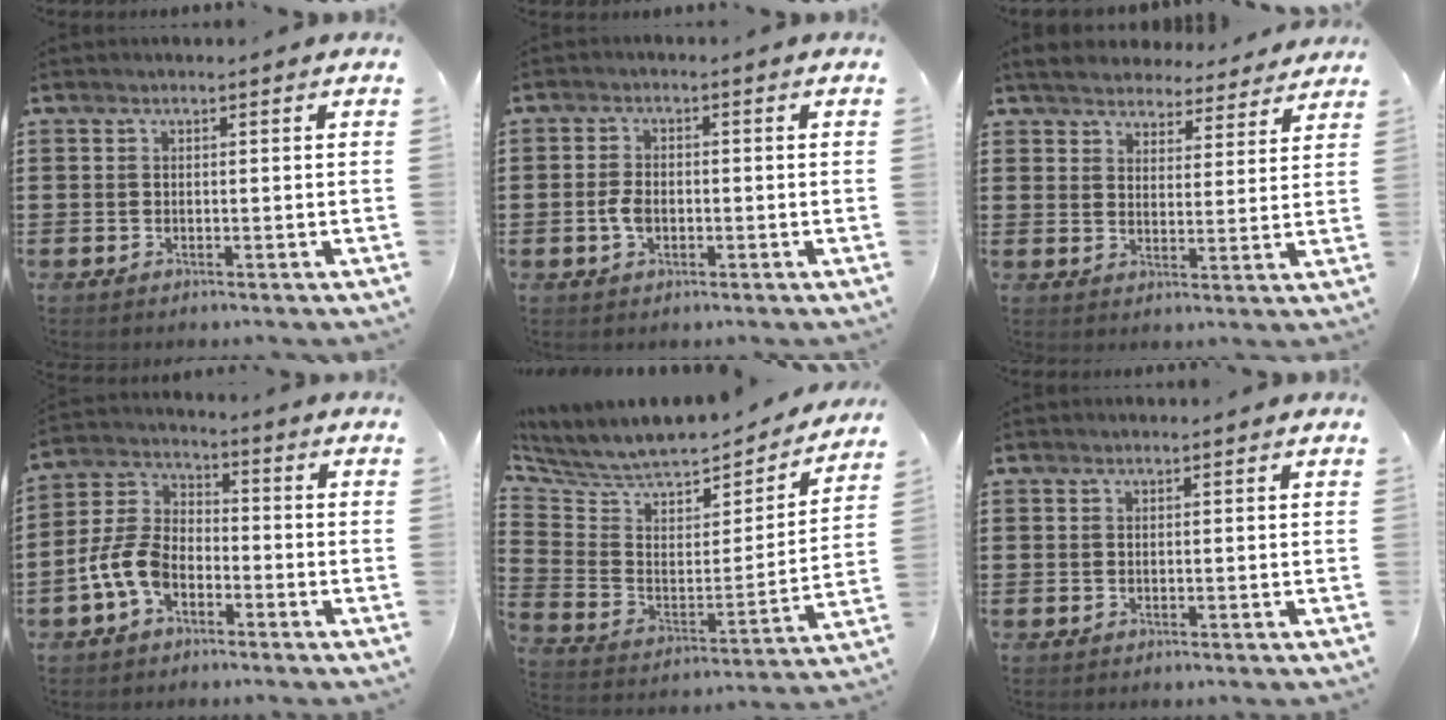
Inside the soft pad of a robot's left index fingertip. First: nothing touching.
{"total": 3.3, "force": [-0.6, 1.9, 2.6], "torque": [-0.064, -0.004, -0.015]}
{"total": 4.7, "force": [4.6, 0.6, 0.6], "torque": [-0.035, -0.024, 0.080]}
{"total": 7.5, "force": [-3.6, 4.4, 4.9], "torque": [-0.137, -0.003, -0.078]}
{"total": 6.4, "force": [5.8, 1.9, 1.9], "torque": [-0.072, -0.055, 0.096]}
{"total": 0.0}